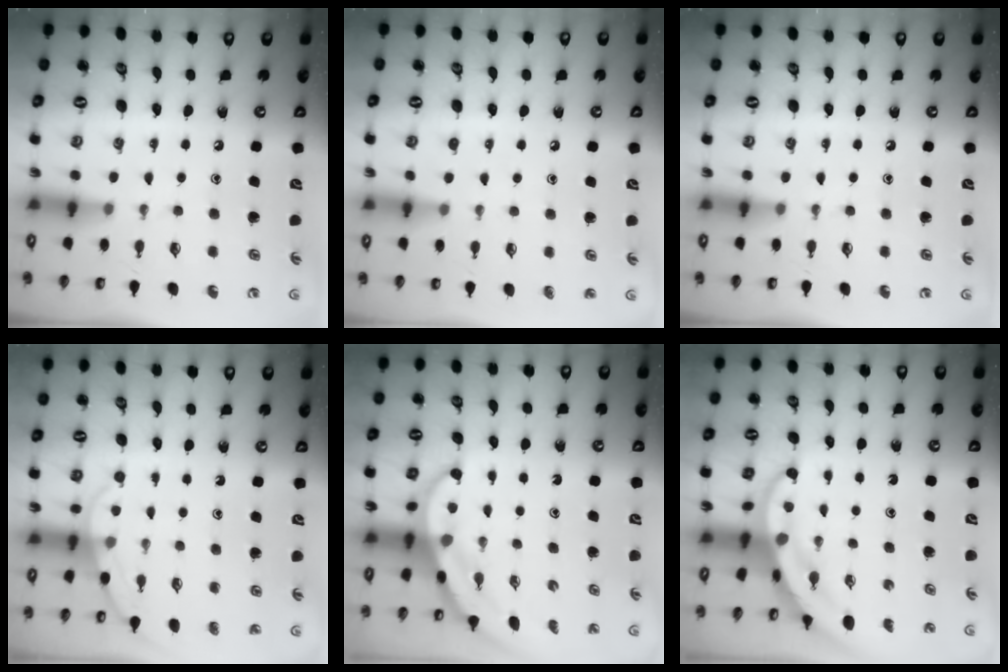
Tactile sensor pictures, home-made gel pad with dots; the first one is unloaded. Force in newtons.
{"total": 4.1, "press": 4.1, "slide": 0.4}
{"total": 0.0}
{"total": 3.7, "press": 3.7, "slide": 0.3}
{"total": 3.0, "press": 3.0, "slide": 0.1}
{"total": 3.1, "press": 3.1, "slide": 0.2}